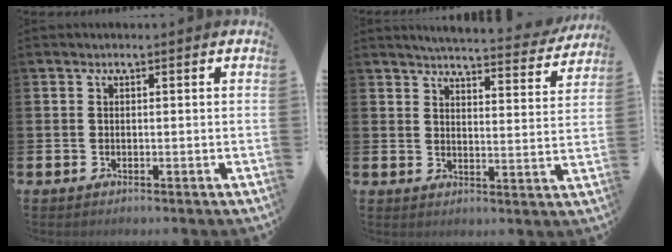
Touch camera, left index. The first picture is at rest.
{"total": 5.2, "force": [5.1, 0.3, 1.0], "torque": [-0.027, -0.040, 0.084]}